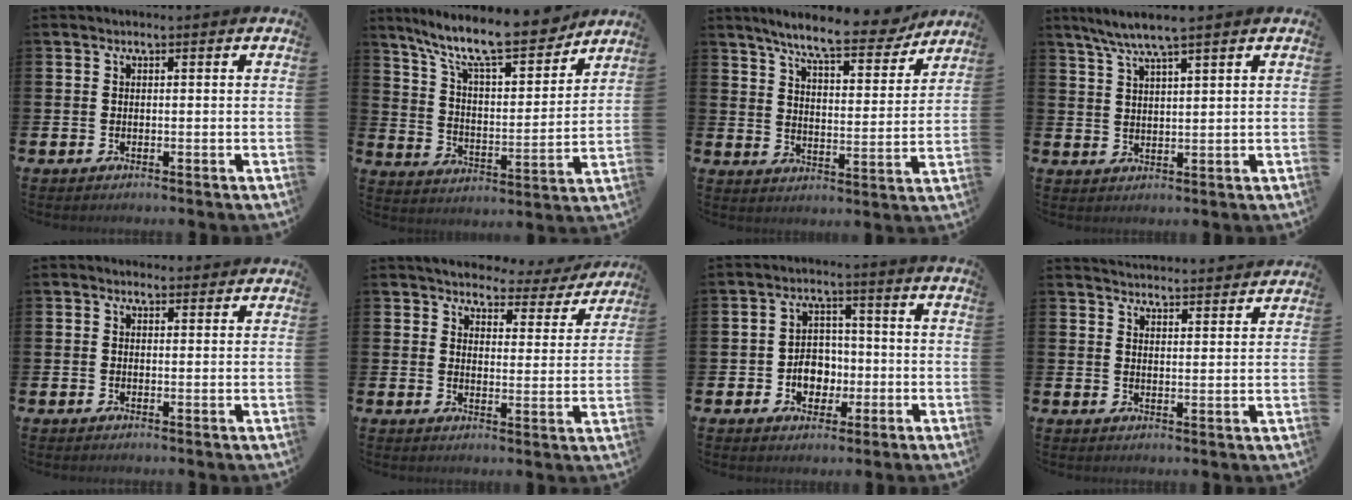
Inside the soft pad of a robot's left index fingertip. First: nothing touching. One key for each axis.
{"total": 12.2, "fx": 10.5, "fy": 2.3, "fz": 5.6, "tx": -0.138, "ty": -0.067, "tz": 0.179}
{"total": 8.7, "fx": 7.7, "fy": 1.4, "fz": 3.8, "tx": -0.089, "ty": -0.041, "tz": 0.132}
{"total": 5.2, "fx": 4.4, "fy": -0.1, "fz": 2.7, "tx": -0.068, "ty": -0.009, "tz": 0.079}
{"total": 1.0, "fx": 0.8, "fy": 0.7, "fz": 0.3, "tx": 0.002, "ty": 0.005, "tz": 0.011}
{"total": 3.7, "fx": 3.4, "fy": 1.4, "fz": 0.4, "tx": -0.017, "ty": -0.032, "tz": 0.051}
{"total": 4.9, "fx": -1.2, "fy": 4.0, "fz": 2.5, "tx": -0.038, "ty": 0.004, "tz": -0.031}
{"total": 4.0, "fx": 4.0, "fy": 0.0, "fz": -0.2, "tx": -0.005, "ty": -0.032, "tz": 0.072}